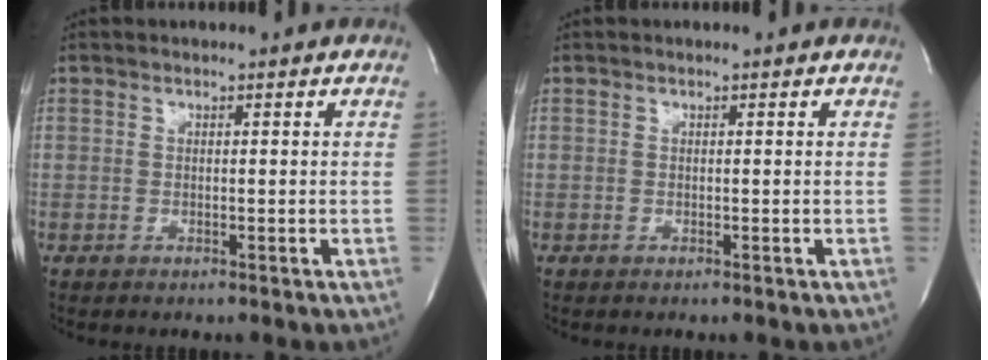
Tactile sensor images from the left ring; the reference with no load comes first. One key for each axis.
{"total": 0.0}